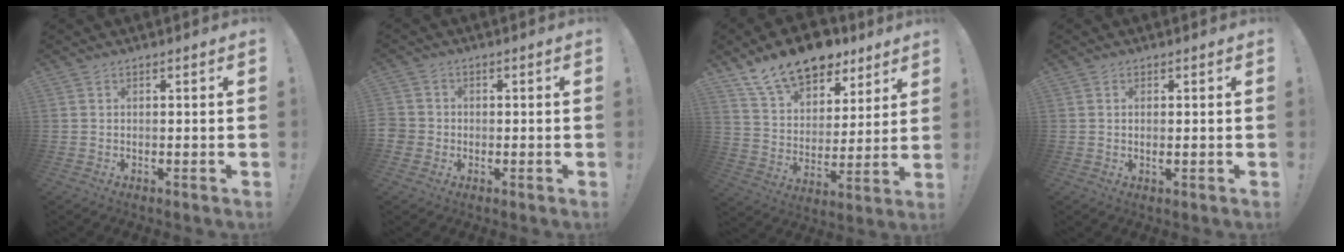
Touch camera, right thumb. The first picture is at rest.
{"total": 3.6, "force": [-0.9, 3.3, 1.2], "torque": [-0.022, 0.007, -0.017]}
{"total": 16.4, "force": [12.4, 8.6, 6.4], "torque": [-0.110, -0.084, 0.226]}
{"total": 1.5, "force": [0.1, 0.7, 1.4], "torque": [-0.019, -0.001, 0.001]}